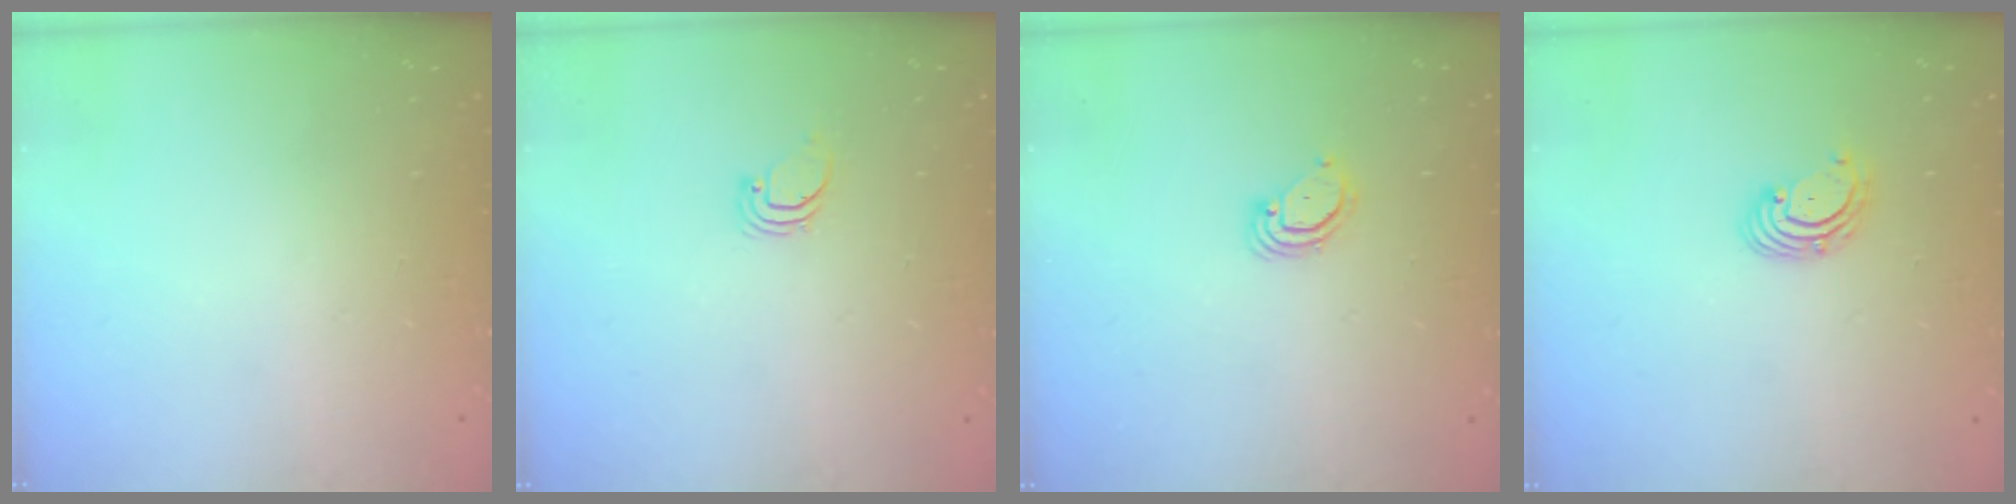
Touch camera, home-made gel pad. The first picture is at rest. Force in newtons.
{"total": 0.9, "press": 0.9, "slide": 0.0}
{"total": 3.0, "press": 3.0, "slide": 0.2}
{"total": 2.9, "press": 2.9, "slide": 0.3}